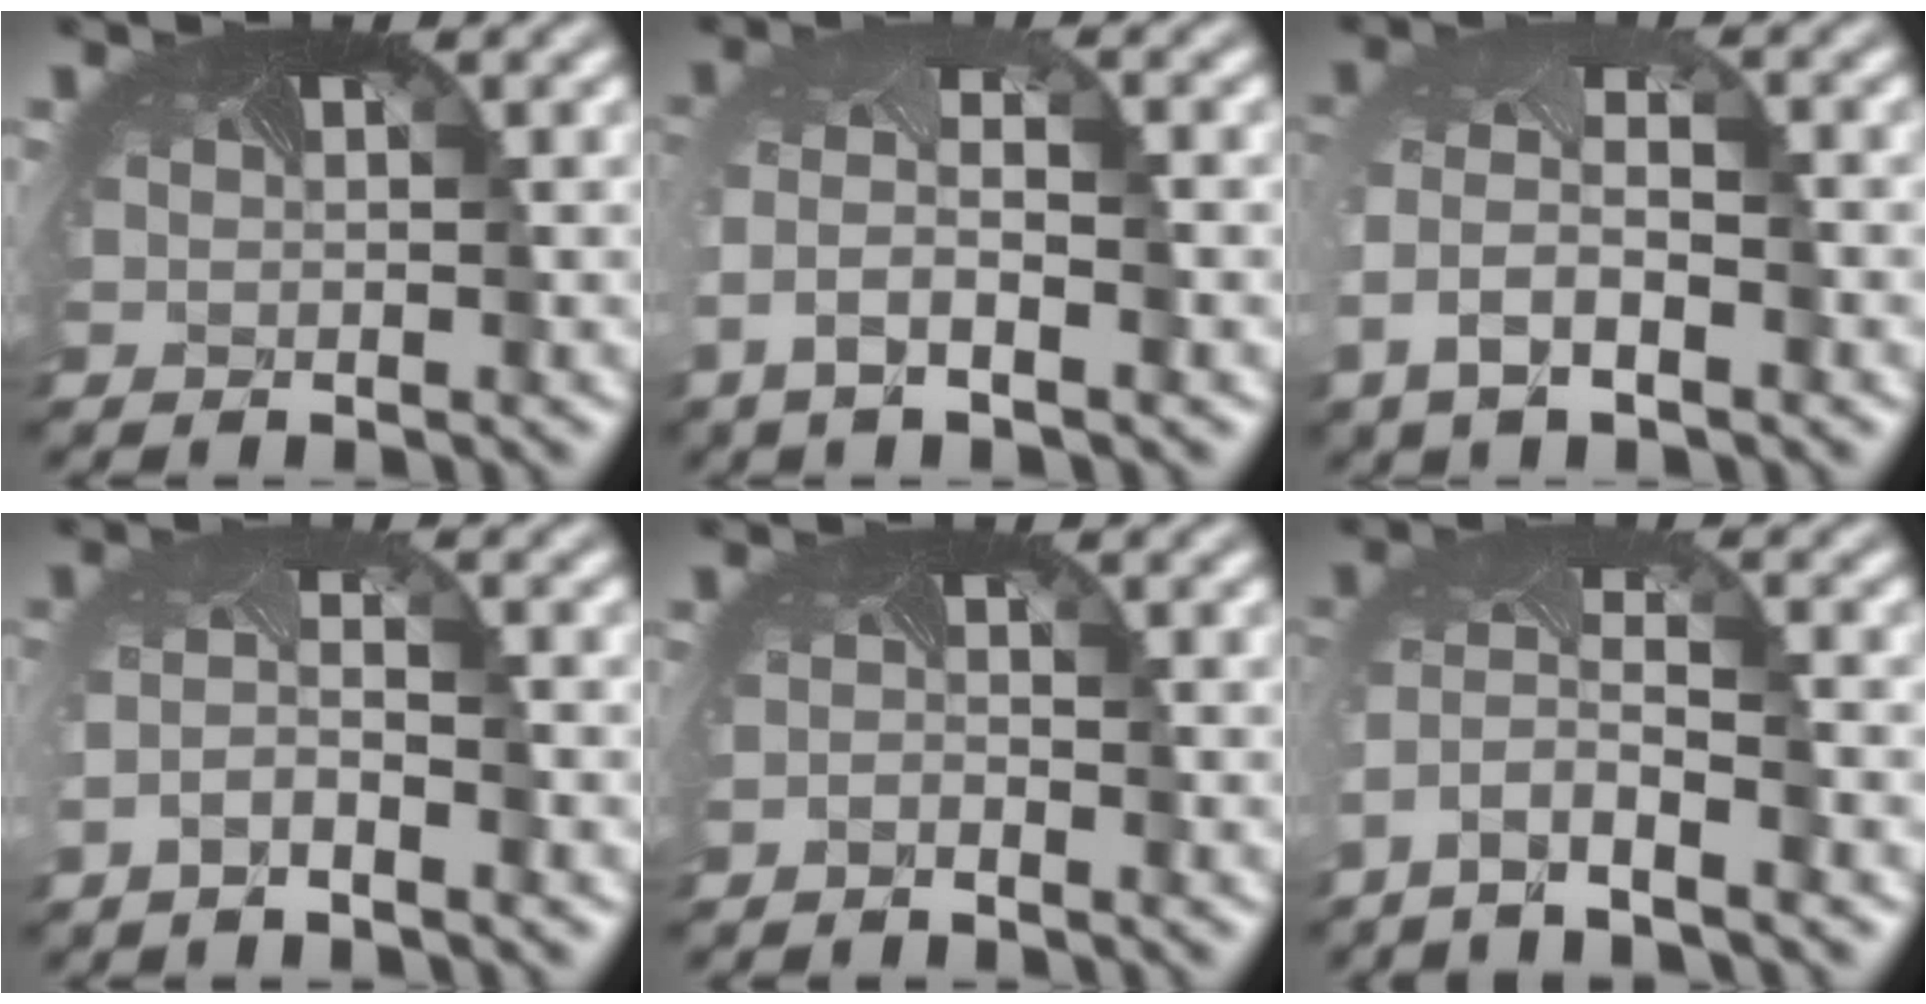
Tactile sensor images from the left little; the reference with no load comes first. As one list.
[{"total": 5.3, "force": [-2.2, 2.1, 4.3], "torque": [-0.104, -0.009, -0.041]}, {"total": 5.7, "force": [-2.2, 3.1, 4.3], "torque": [-0.099, -0.011, -0.040]}, {"total": 2.9, "force": [-1.7, 0.5, 2.3], "torque": [-0.048, -0.005, -0.036]}, {"total": 1.1, "force": [-1.0, -0.3, -0.2], "torque": [-0.003, -0.004, -0.019]}, {"total": 5.5, "force": [-3.6, 1.2, 3.9], "torque": [-0.091, -0.009, -0.069]}]